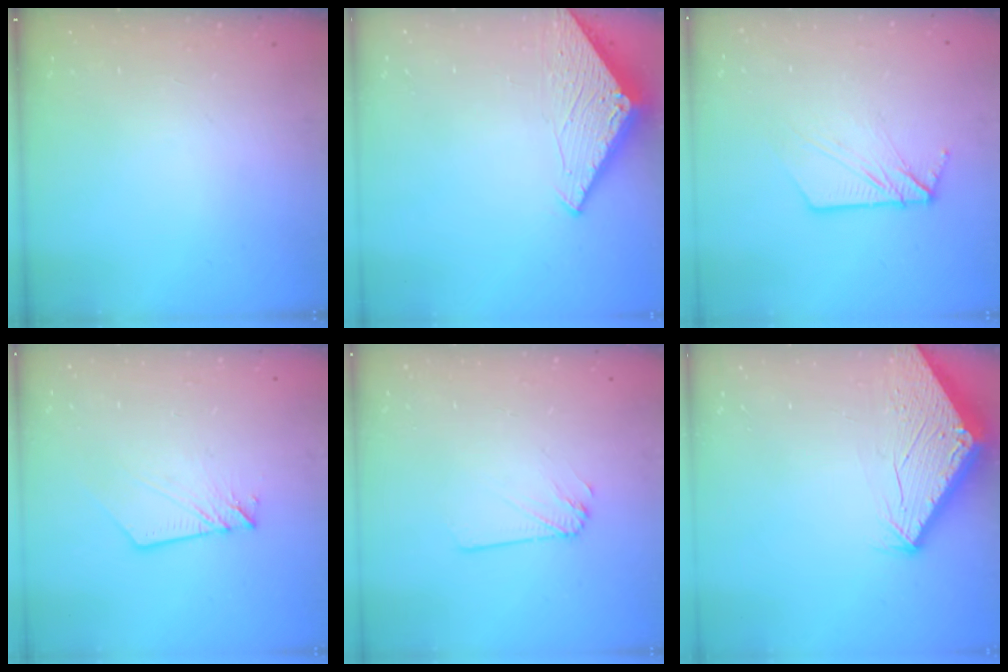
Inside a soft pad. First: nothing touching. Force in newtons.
{"total": 3.0, "press": 3.0, "slide": 0.2}
{"total": 10.5, "press": 10.4, "slide": 1.1}
{"total": 6.2, "press": 6.2, "slide": 0.7}
{"total": 2.1, "press": 2.1, "slide": 0.1}
{"total": 2.9, "press": 2.9, "slide": 0.1}